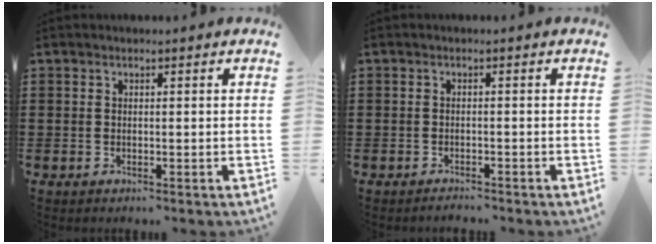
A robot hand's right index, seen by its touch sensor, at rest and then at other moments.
{"total": 1.2, "force": [-1.1, -0.3, 0.0], "torque": [-0.002, -0.001, -0.023]}